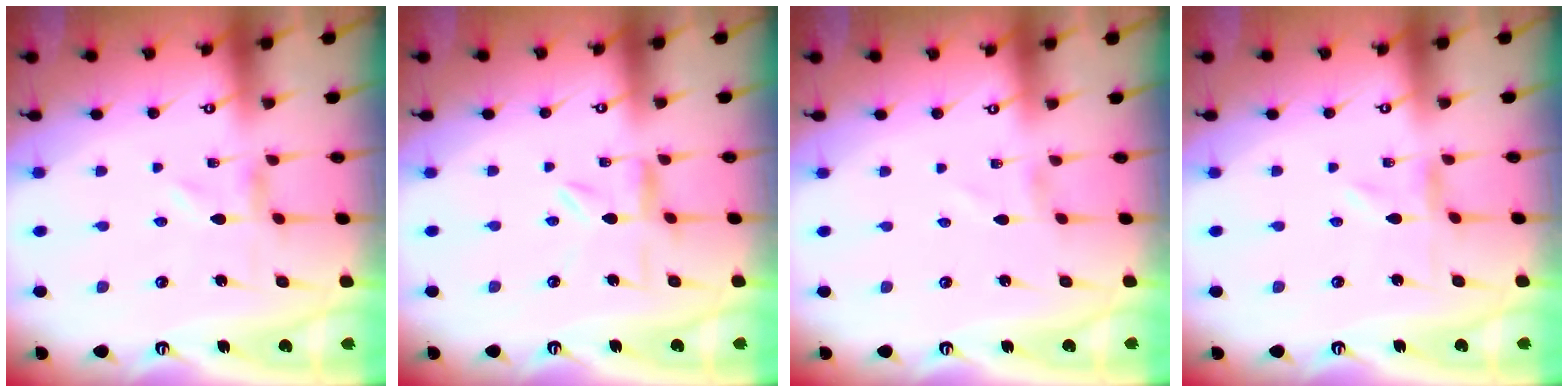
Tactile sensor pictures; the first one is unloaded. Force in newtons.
{"total": 3.1, "press": 3.1, "slide": 0.3}
{"total": 1.5, "press": 1.5, "slide": 0.1}
{"total": 0.0}